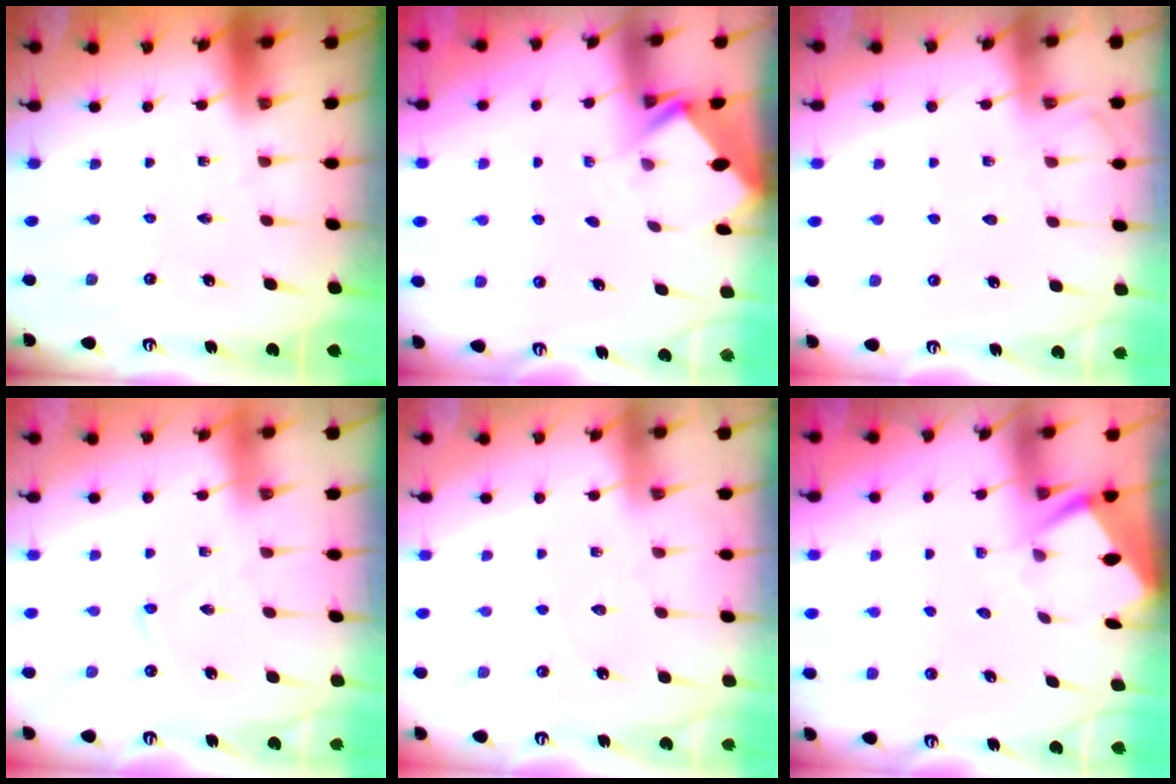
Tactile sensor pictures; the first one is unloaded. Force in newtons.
{"total": 2.7, "press": 2.7, "slide": 0.1}
{"total": 3.9, "press": 3.9, "slide": 0.6}
{"total": 2.2, "press": 2.2, "slide": 0.2}
{"total": 2.0, "press": 2.0, "slide": 0.2}
{"total": 3.4, "press": 3.4, "slide": 0.3}